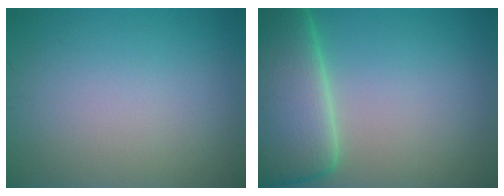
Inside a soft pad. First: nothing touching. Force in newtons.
{"total": 11.1, "press": 11.1, "slide": 0.7}